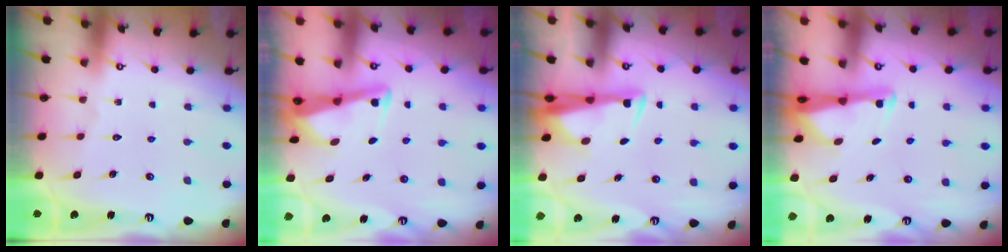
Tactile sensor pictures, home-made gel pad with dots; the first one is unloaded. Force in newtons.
{"total": 3.3, "press": 3.3, "slide": 0.4}
{"total": 3.4, "press": 3.3, "slide": 1.0}
{"total": 2.7, "press": 2.7, "slide": 0.5}